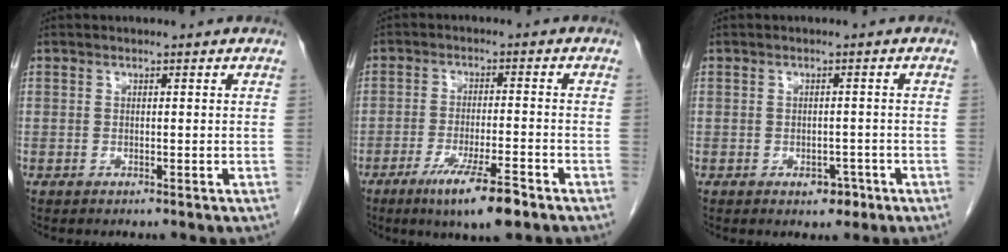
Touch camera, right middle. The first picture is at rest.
{"total": 8.6, "force": [-5.5, 0.5, 6.7], "torque": [-0.117, -0.018, -0.090]}
{"total": 2.3, "force": [-1.3, 1.5, 1.3], "torque": [-0.012, 0.003, -0.011]}